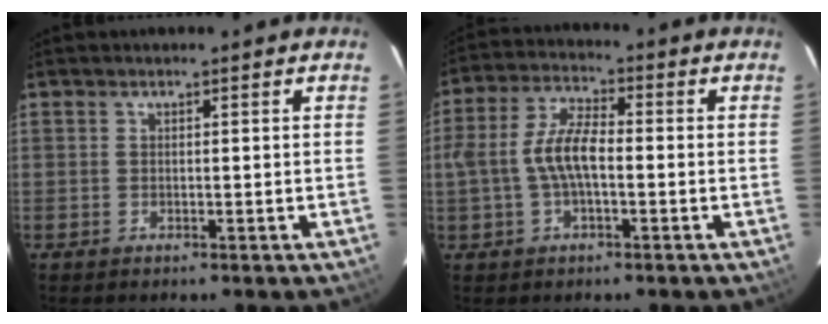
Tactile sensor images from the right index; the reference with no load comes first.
{"total": 8.4, "force": [-1.4, 3.6, 7.5], "torque": [-0.154, 0.014, -0.025]}